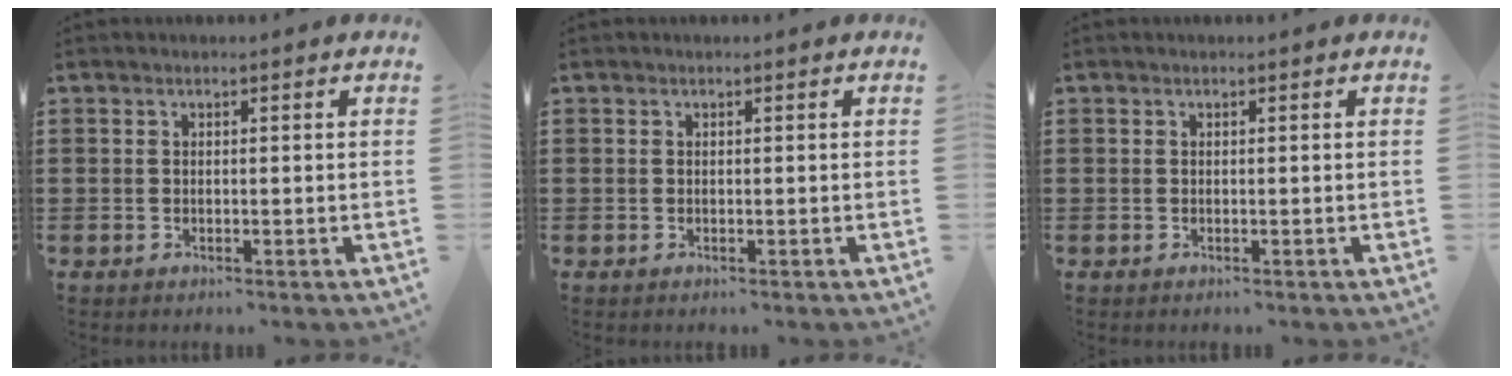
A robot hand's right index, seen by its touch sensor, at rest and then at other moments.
{"total": 0.0}
{"total": 0.0}